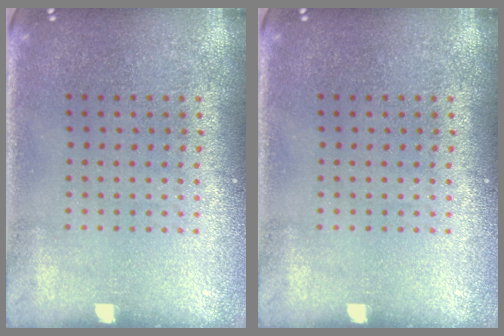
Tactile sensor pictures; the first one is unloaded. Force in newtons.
{"total": 0.0}